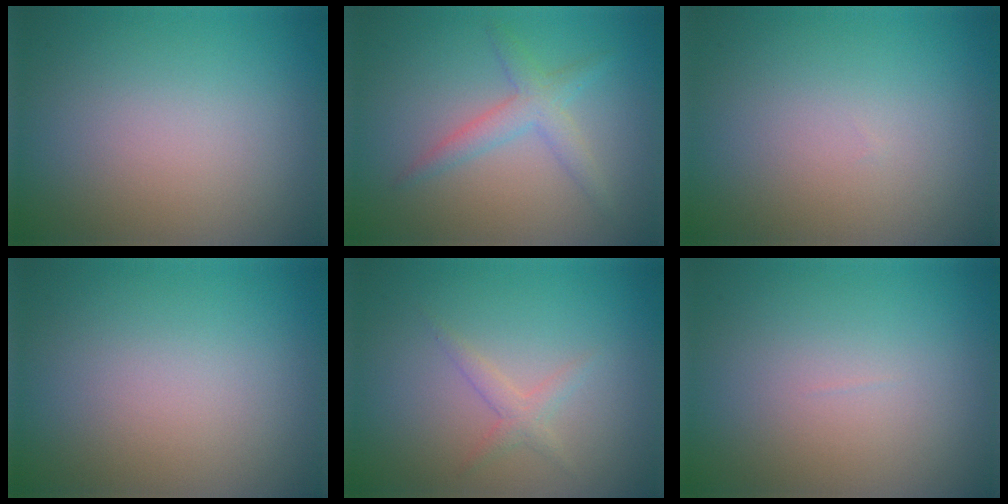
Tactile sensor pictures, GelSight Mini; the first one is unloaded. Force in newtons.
{"total": 2.5, "press": 2.5, "slide": 0.1}
{"total": 0.0}
{"total": 0.0}
{"total": 1.4, "press": 1.4, "slide": 0.0}
{"total": 0.0}